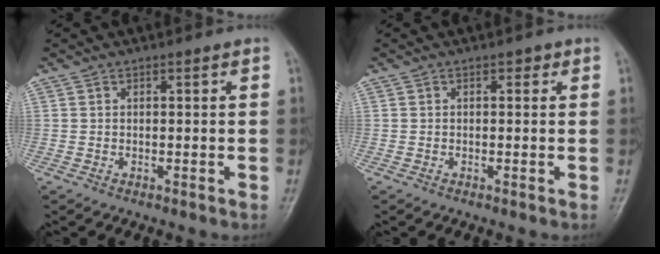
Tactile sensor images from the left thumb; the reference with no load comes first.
{"total": 0.8, "force": [0.3, 0.6, 0.4], "torque": [0.011, 0.000, -0.002]}